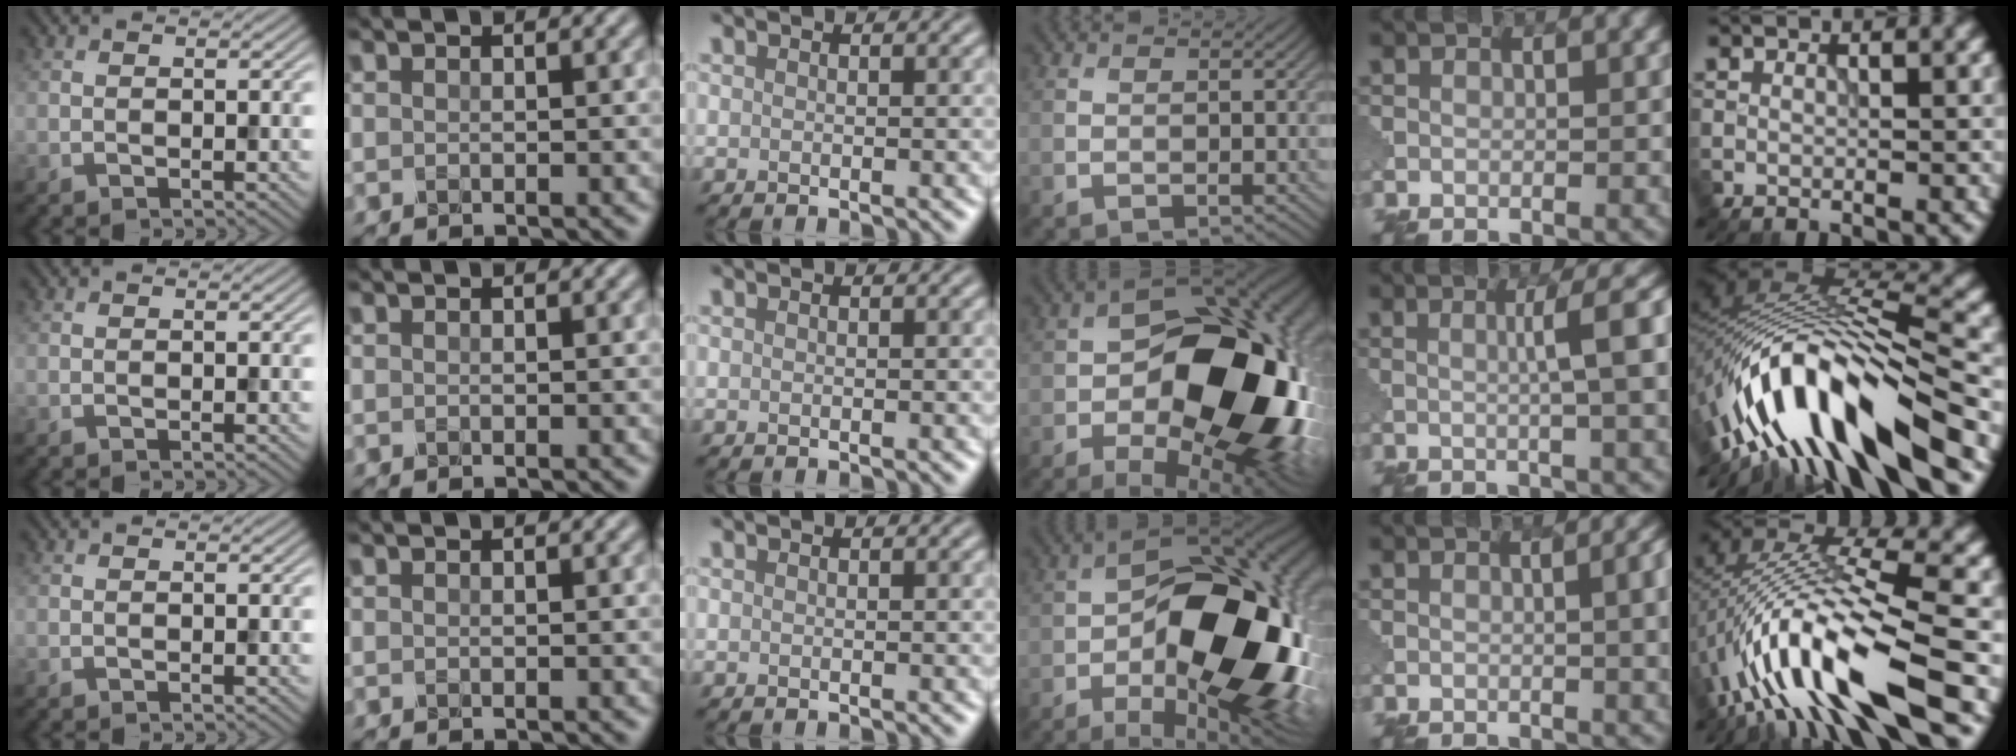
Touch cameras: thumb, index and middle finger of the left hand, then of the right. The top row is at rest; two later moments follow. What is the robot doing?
{"motion": "shake", "object": "medicine bottle"}